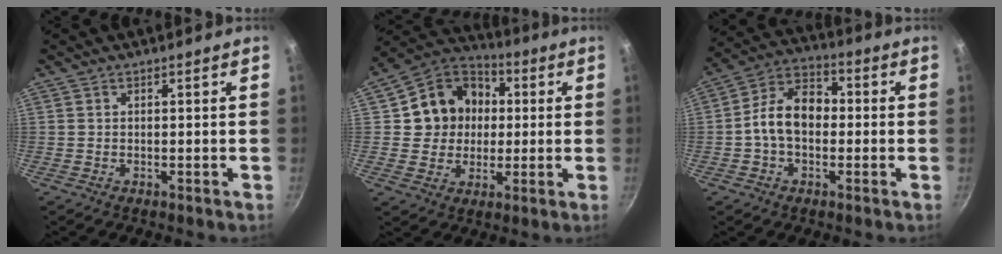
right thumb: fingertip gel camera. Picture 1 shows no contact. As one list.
[{"total": 13.8, "force": [1.8, 12.3, 5.9], "torque": [-0.068, 0.025, 0.020]}, {"total": 10.9, "force": [-0.8, 7.6, 7.8], "torque": [-0.103, 0.037, -0.034]}]